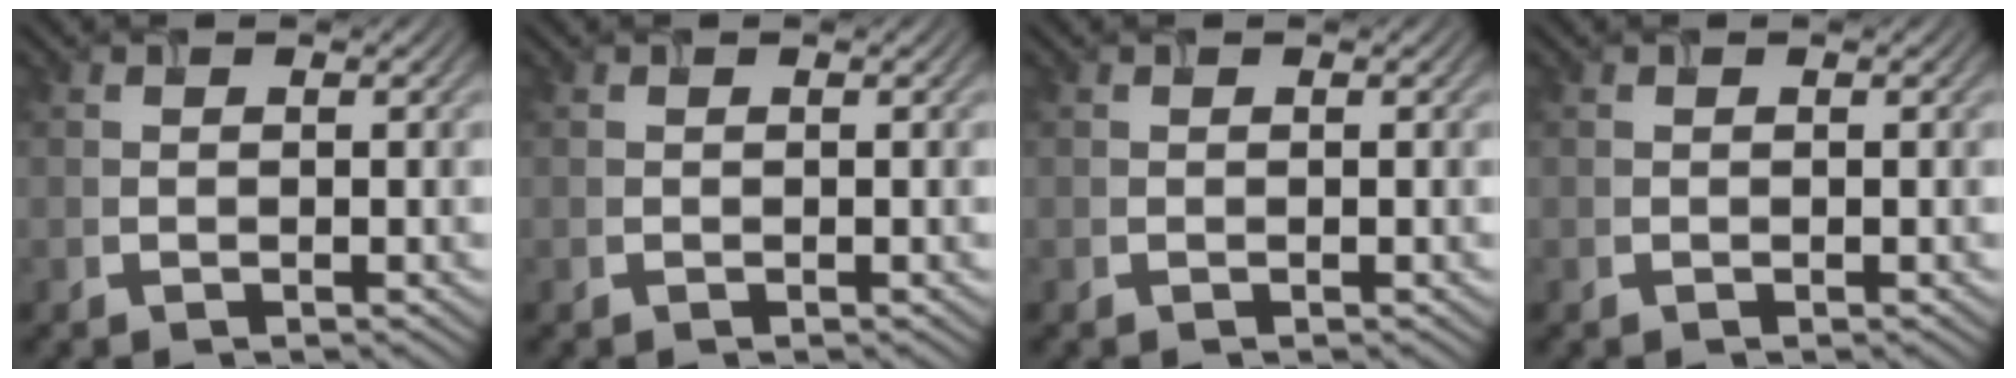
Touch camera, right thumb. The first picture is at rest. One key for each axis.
{"total": 0.0}
{"total": 0.0}
{"total": 0.0}